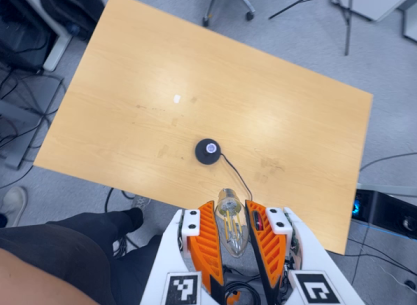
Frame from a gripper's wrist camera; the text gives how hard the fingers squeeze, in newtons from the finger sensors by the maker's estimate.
{"total": 10.0, "left": 9.7, "right": 10.3}